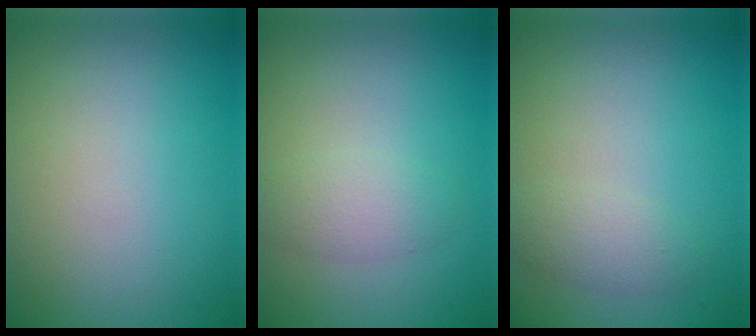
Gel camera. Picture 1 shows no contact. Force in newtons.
{"total": 2.1, "press": 2.1, "slide": 0.1}
{"total": 1.9, "press": 1.9, "slide": 0.1}